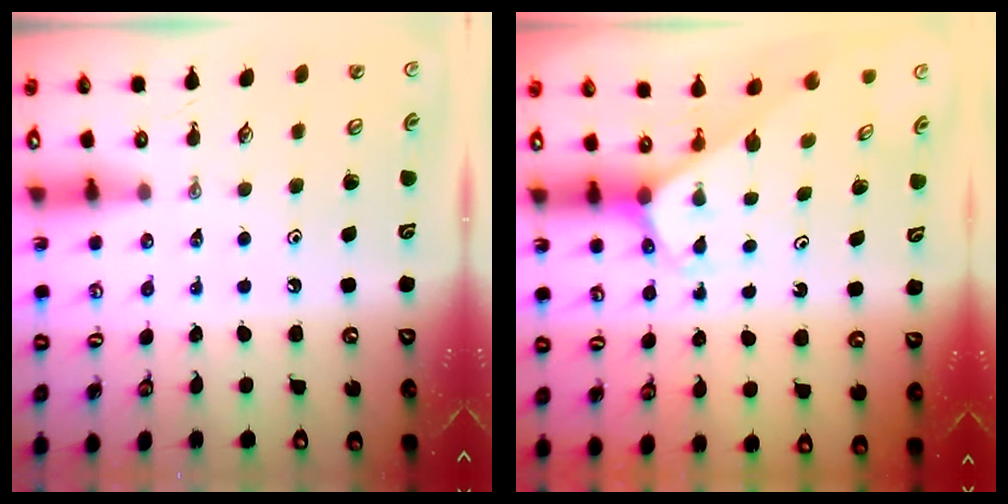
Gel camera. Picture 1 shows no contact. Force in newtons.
{"total": 2.3, "press": 2.3, "slide": 0.2}